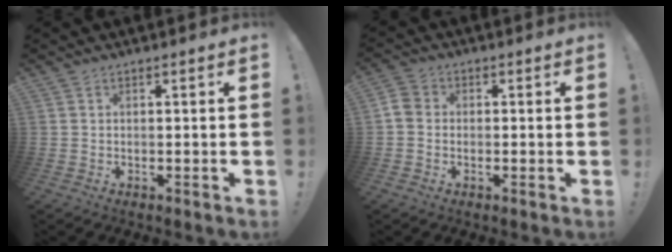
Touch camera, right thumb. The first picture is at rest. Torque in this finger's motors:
{"motor_torque": [-0.15, 0.19, -0.05, 0.09, 0.02]}